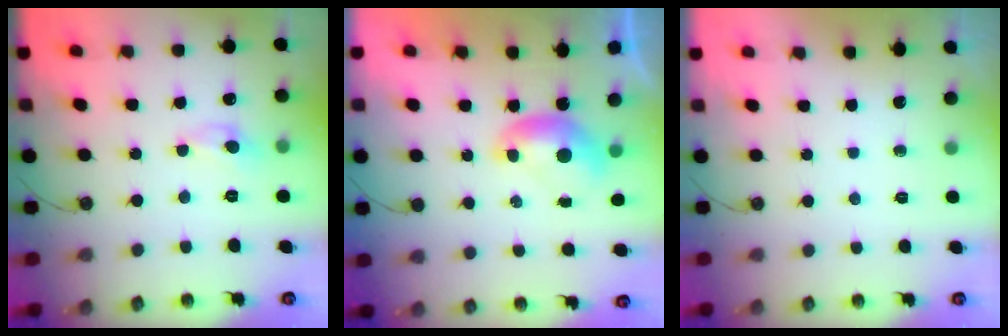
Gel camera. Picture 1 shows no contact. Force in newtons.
{"total": 0.0}
{"total": 0.0}